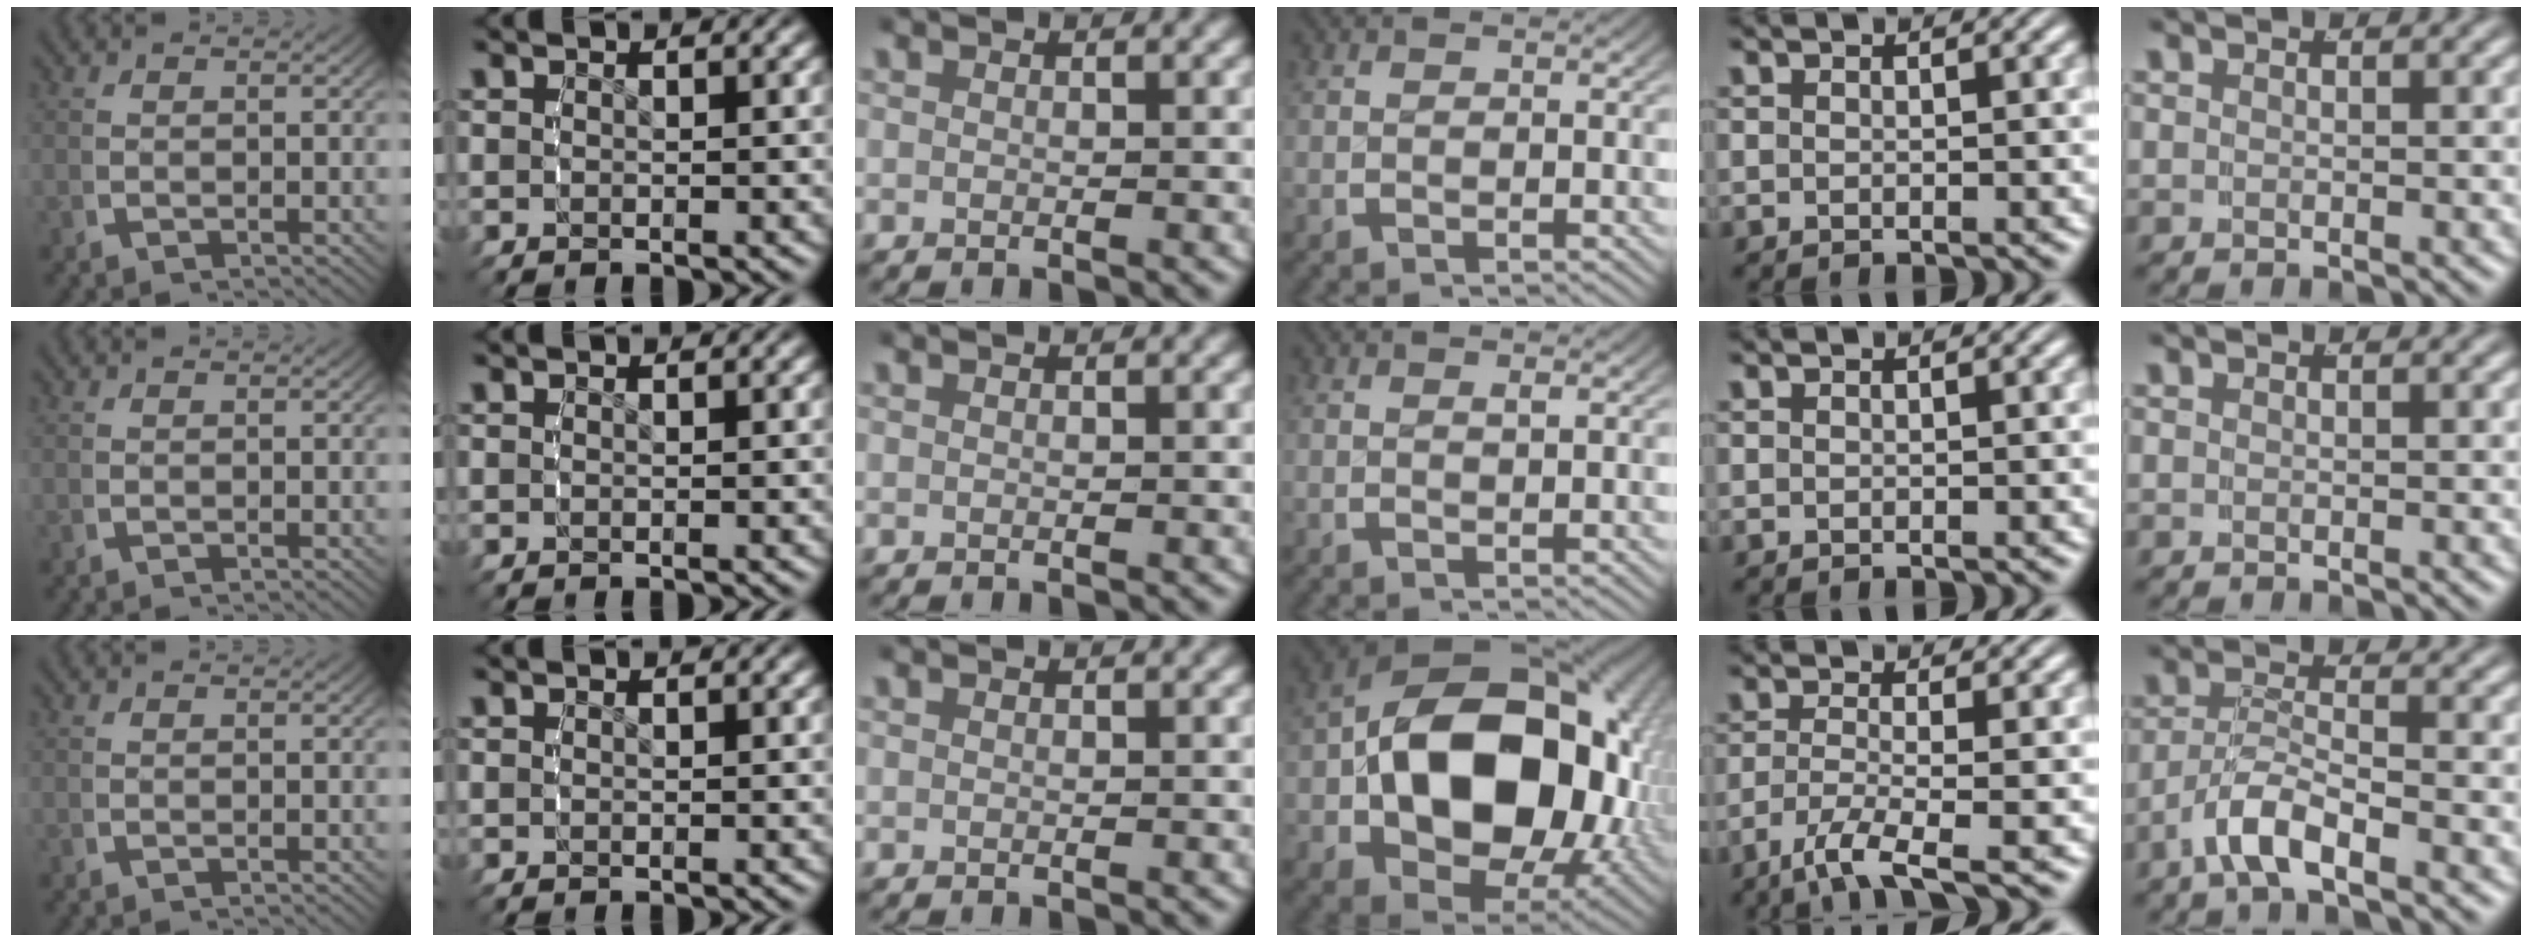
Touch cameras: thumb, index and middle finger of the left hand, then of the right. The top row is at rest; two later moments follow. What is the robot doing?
{"motion": "grasp_and_lifting", "object": "bowl"}